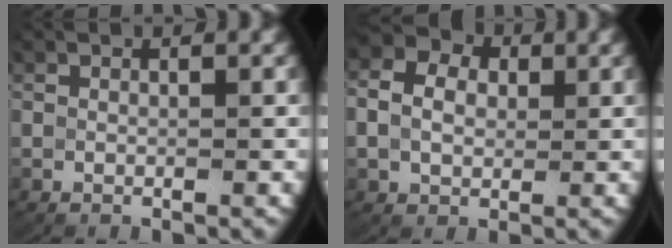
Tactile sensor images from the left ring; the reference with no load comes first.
{"total": 5.1, "force": [1.1, 4.0, 3.0], "torque": [-0.058, 0.001, 0.014]}